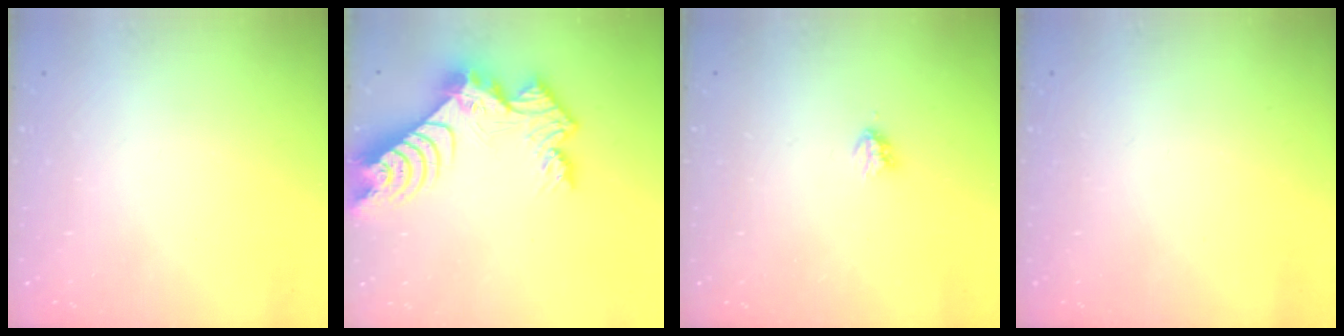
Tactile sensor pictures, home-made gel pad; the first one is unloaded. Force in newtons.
{"total": 13.2, "press": 13.2, "slide": 1.0}
{"total": 2.9, "press": 2.9, "slide": 0.5}
{"total": 0.0}